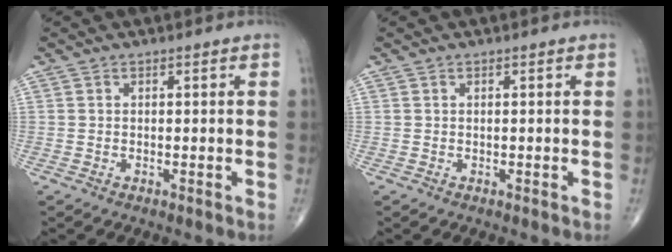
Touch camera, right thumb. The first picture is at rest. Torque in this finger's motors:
{"motor_torque": [0.00, 0.00, 0.00, 0.00, 0.00]}